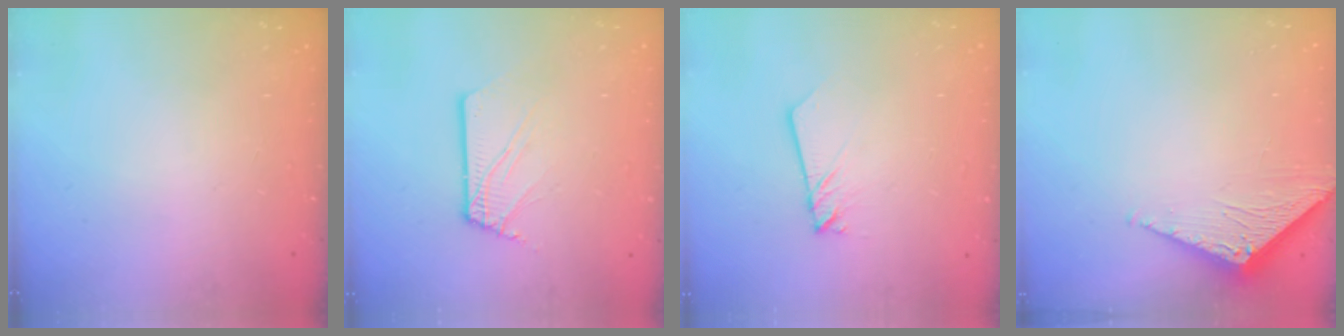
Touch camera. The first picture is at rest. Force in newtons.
{"total": 2.5, "press": 2.5, "slide": 0.3}
{"total": 1.9, "press": 1.9, "slide": 0.2}
{"total": 3.3, "press": 3.3, "slide": 0.2}